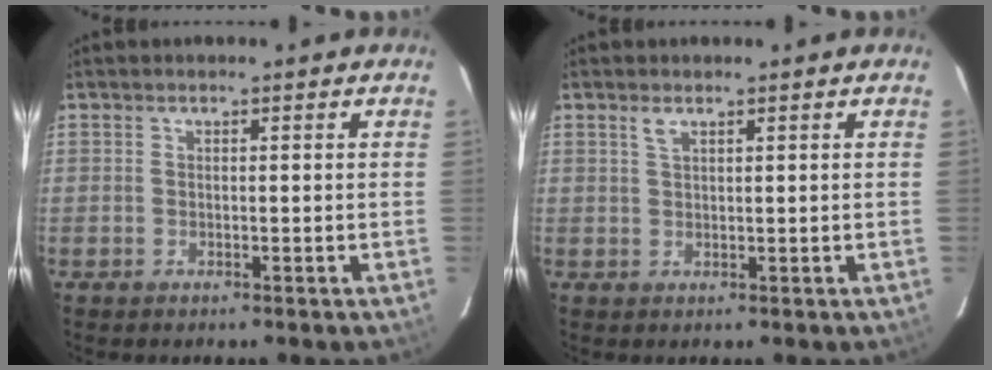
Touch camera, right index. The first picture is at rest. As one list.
[{"total": 1.4, "force": [0.9, 0.5, 0.9], "torque": [-0.019, 0.004, 0.018]}]